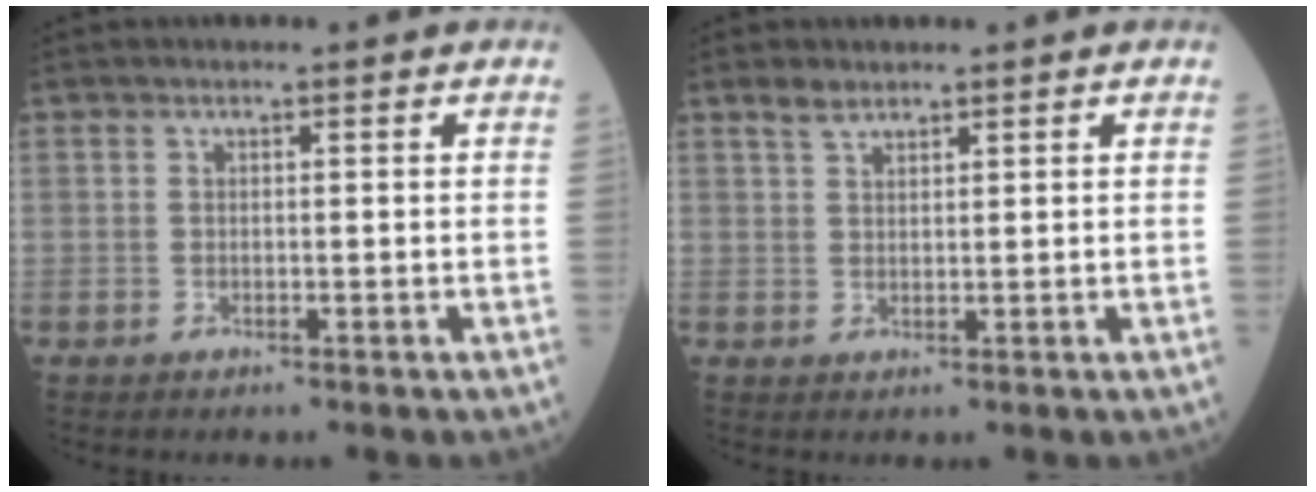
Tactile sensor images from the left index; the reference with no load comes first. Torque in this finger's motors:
{"motor_torque": [0.06, -0.05, -0.38, 0.00]}